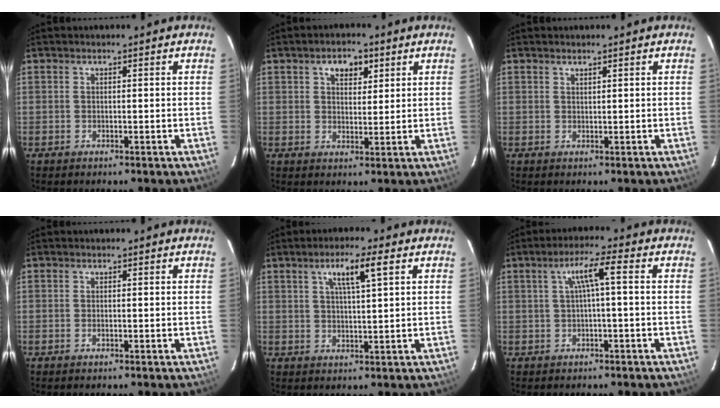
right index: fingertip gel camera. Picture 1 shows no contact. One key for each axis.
{"total": 4.8, "fx": 2.4, "fy": 2.9, "fz": 2.9, "tx": -0.042, "ty": 0.011, "tz": 0.041}
{"total": 0.6, "fx": 0.6, "fy": 0.0, "fz": 0.1, "tx": -0.001, "ty": 0.001, "tz": 0.013}
{"total": 0.6, "fx": -0.2, "fy": 0.2, "fz": 0.5, "tx": -0.011, "ty": 0.000, "tz": -0.004}
{"total": 5.8, "fx": 2.7, "fy": 0.5, "fz": 5.1, "tx": -0.092, "ty": 0.005, "tz": 0.047}
{"total": 4.6, "fx": 0.3, "fy": 0.0, "fz": 4.6, "tx": -0.089, "ty": 0.008, "tz": 0.012}